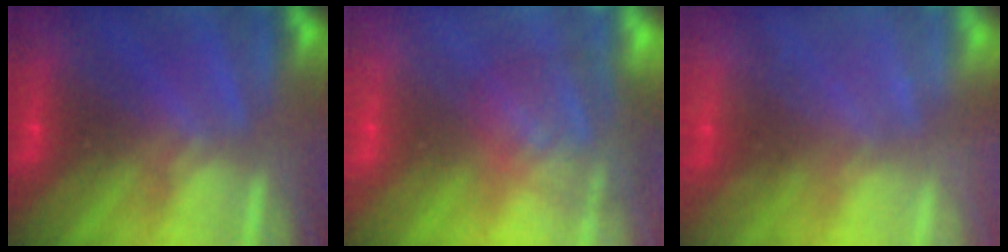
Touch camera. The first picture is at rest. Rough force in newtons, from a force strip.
{"total": 3.7}
{"total": 2.4}